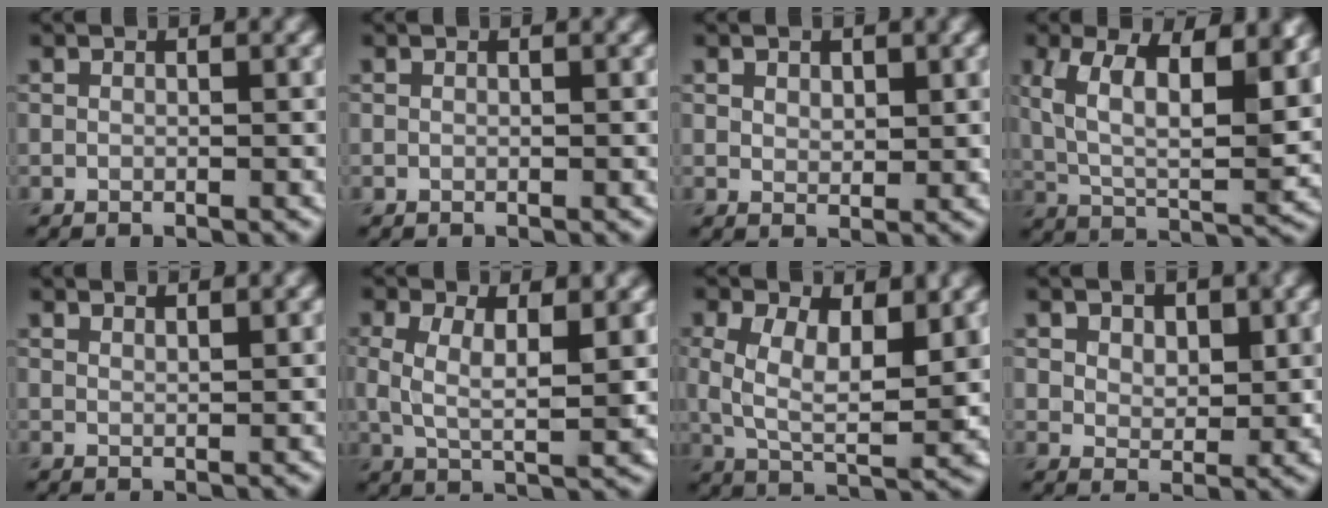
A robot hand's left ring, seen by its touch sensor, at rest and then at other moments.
{"total": 0.0}
{"total": 1.4, "force": [0.8, 0.8, 0.7], "torque": [-0.010, -0.002, 0.017]}
{"total": 11.5, "force": [4.0, 5.3, 9.3], "torque": [-0.167, -0.003, 0.067]}
{"total": 1.3, "force": [1.2, 0.2, 0.4], "torque": [-0.003, -0.003, 0.014]}
{"total": 5.3, "force": [1.1, 2.2, 4.7], "torque": [-0.096, -0.002, 0.020]}
{"total": 7.3, "force": [1.8, 3.7, 6.0], "torque": [-0.119, -0.005, 0.033]}
{"total": 3.1, "force": [1.7, 2.1, 1.6], "torque": [-0.029, -0.008, 0.028]}